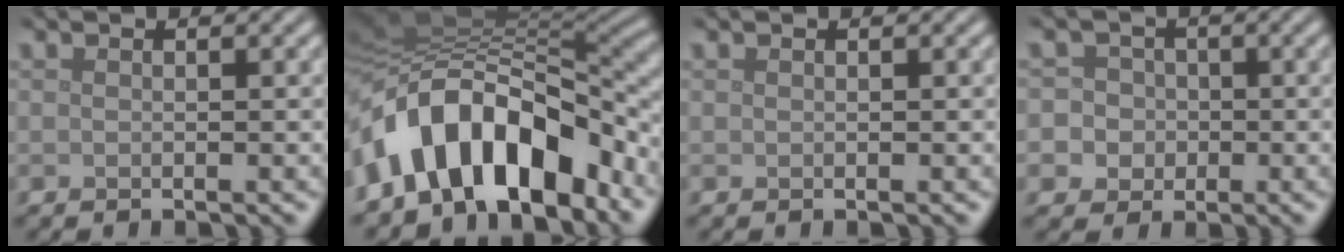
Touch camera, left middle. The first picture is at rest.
{"total": 12.3, "force": [-5.0, 6.7, 9.0], "torque": [-0.138, 0.015, -0.090]}
{"total": 0.0}
{"total": 6.8, "force": [-1.4, 6.5, 1.6], "torque": [-0.026, 0.011, -0.054]}